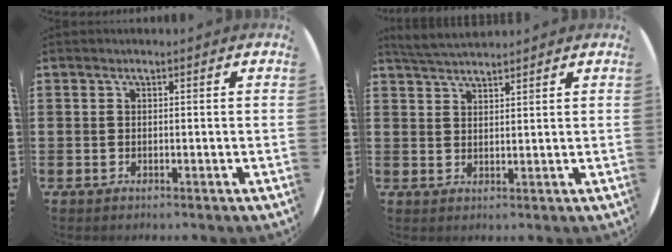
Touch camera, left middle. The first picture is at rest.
{"total": 3.5, "force": [3.4, 0.3, 0.8], "torque": [-0.024, -0.006, 0.065]}